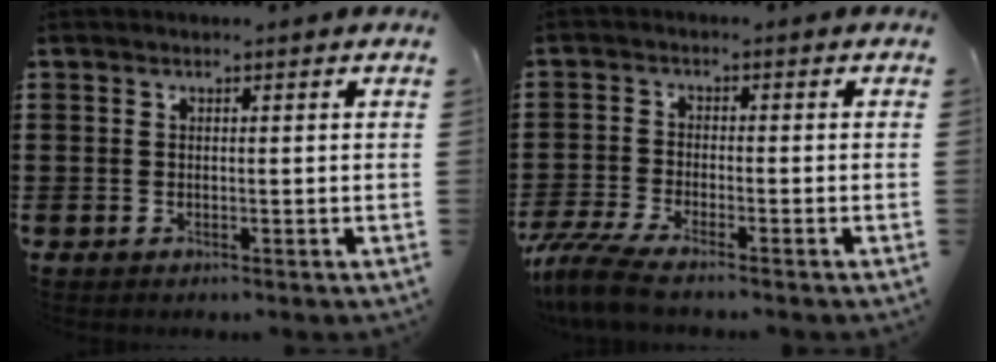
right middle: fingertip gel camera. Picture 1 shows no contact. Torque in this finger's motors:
{"motor_torque": [1.44, -0.69, 0.24, 0.11]}